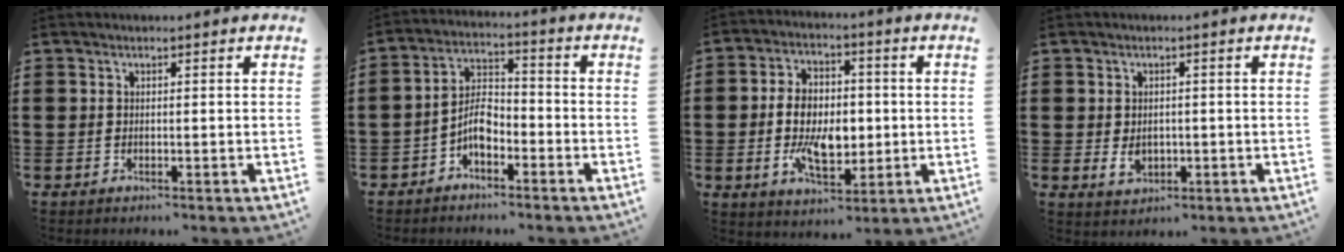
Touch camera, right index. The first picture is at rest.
{"total": 5.5, "force": [-2.7, 2.9, 3.9], "torque": [-0.083, 0.010, -0.054]}
{"total": 9.5, "force": [-0.6, 5.8, 7.5], "torque": [-0.147, 0.003, -0.016]}
{"total": 2.6, "force": [-0.3, 2.0, 1.7], "torque": [-0.028, 0.001, -0.007]}